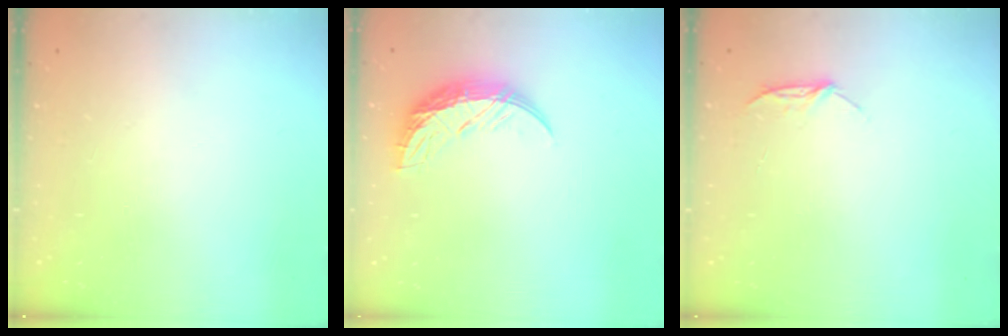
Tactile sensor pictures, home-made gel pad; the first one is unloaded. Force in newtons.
{"total": 10.7, "press": 10.7, "slide": 0.4}
{"total": 5.9, "press": 5.8, "slide": 0.7}